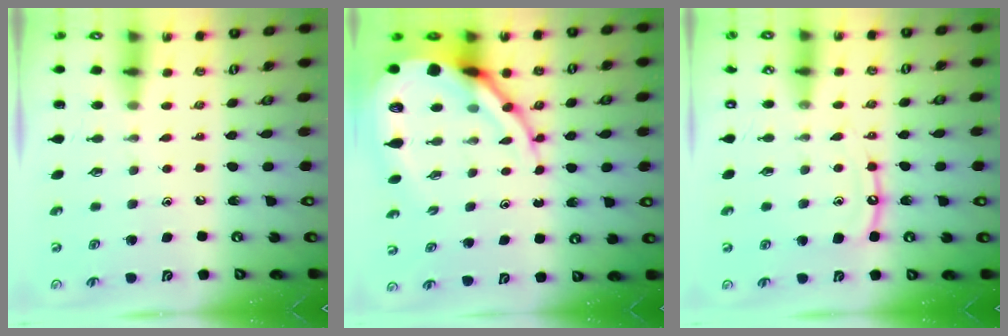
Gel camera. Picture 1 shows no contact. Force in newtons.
{"total": 15.0, "press": 14.9, "slide": 1.5}
{"total": 9.2, "press": 9.2, "slide": 0.8}